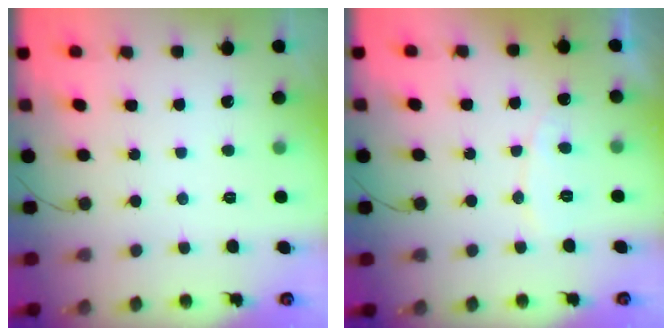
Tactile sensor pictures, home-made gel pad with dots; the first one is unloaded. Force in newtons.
{"total": 5.7, "press": 5.7, "slide": 0.3}